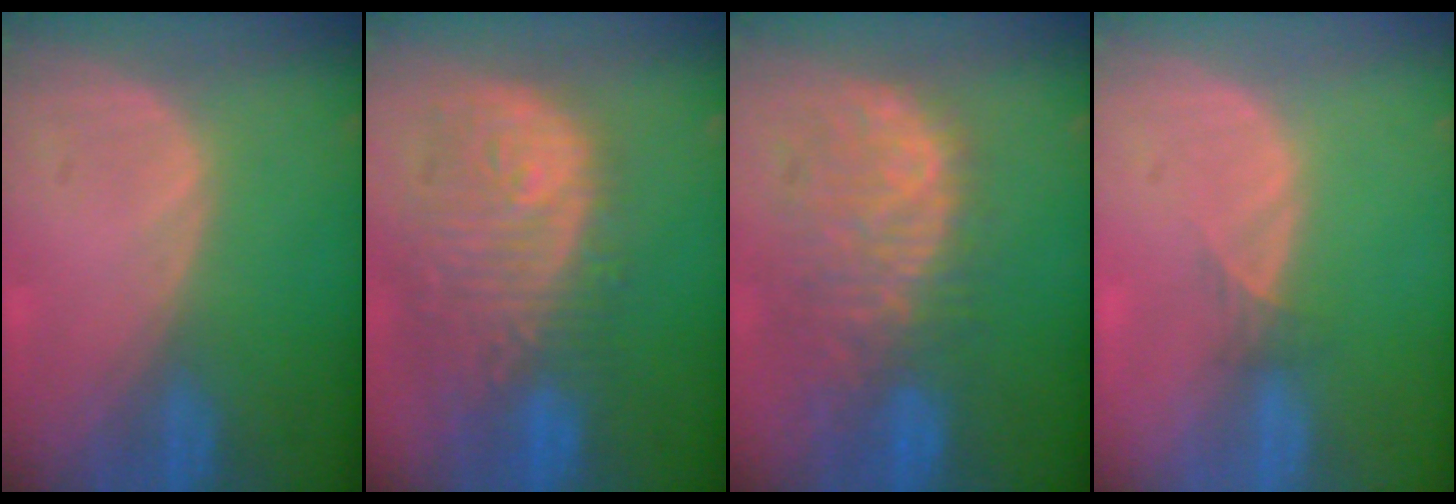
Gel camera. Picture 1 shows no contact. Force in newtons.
{"total": 12.0, "press": 10.7, "slide": 5.4}
{"total": 10.6, "press": 9.4, "slide": 4.9}
{"total": 1.3, "press": 1.0, "slide": 0.8}